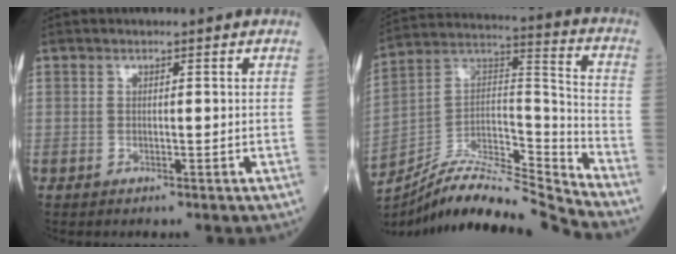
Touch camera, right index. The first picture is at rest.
{"total": 17.2, "force": [-16.8, 0.3, 3.9], "torque": [-0.057, 0.056, -0.295]}